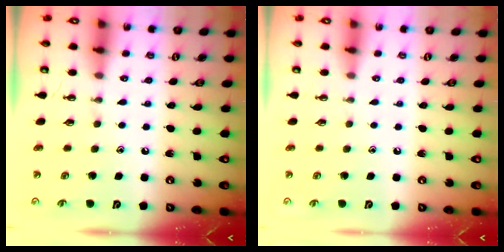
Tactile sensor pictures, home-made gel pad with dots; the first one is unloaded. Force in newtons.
{"total": 0.0}